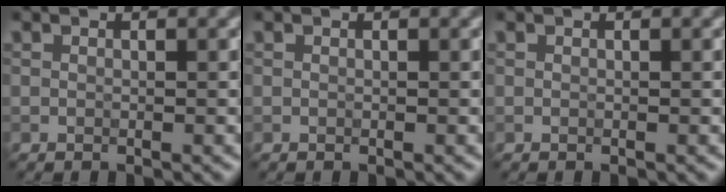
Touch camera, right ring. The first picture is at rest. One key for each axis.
{"total": 0.0}
{"total": 0.0}